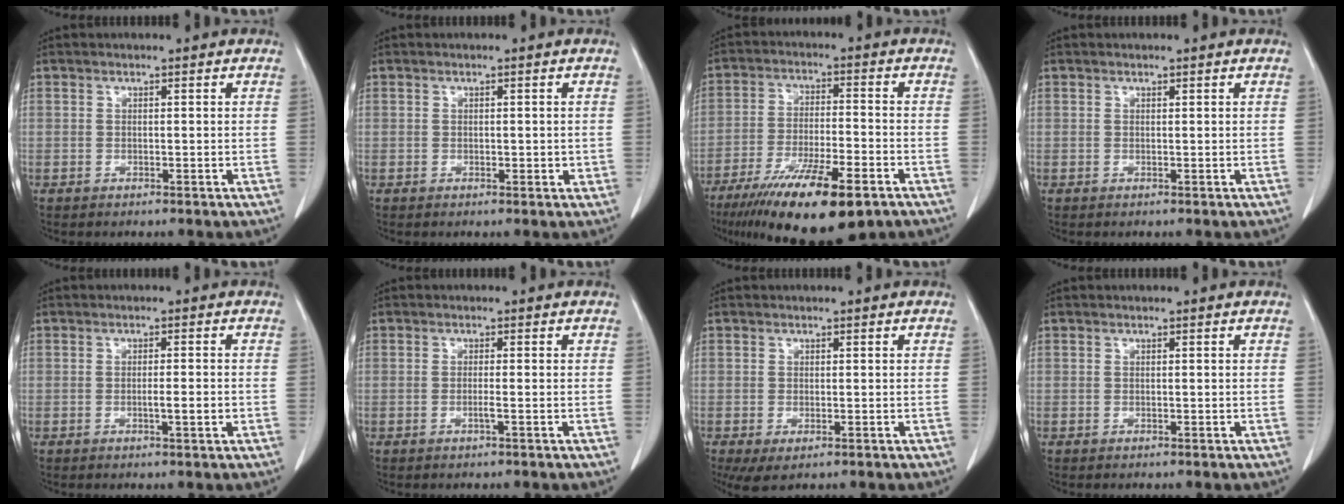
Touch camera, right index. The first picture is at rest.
{"total": 1.5, "force": [0.0, 0.9, 1.2], "torque": [-0.014, 0.000, 0.002]}
{"total": 16.4, "force": [-10.6, 3.1, 12.1], "torque": [-0.201, -0.036, -0.175]}
{"total": 0.0}
{"total": 2.5, "force": [-0.6, 0.1, 2.5], "torque": [-0.043, -0.002, -0.010]}
{"total": 1.1, "force": [-0.4, -0.2, 1.0], "torque": [-0.020, -0.001, -0.008]}
{"total": 3.5, "force": [-1.8, 1.4, 2.7], "torque": [-0.046, -0.012, -0.022]}
{"total": 0.0}